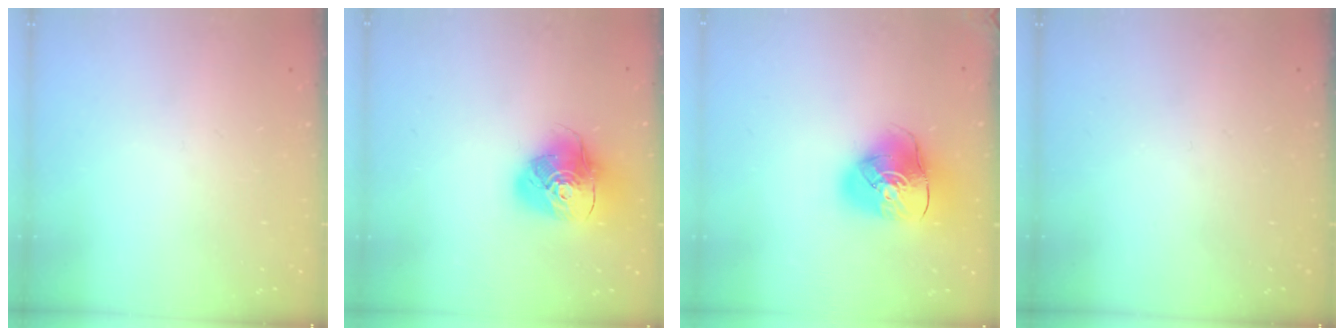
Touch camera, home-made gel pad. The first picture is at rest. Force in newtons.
{"total": 14.5, "press": 14.4, "slide": 1.9}
{"total": 12.8, "press": 12.7, "slide": 2.0}
{"total": 0.0}